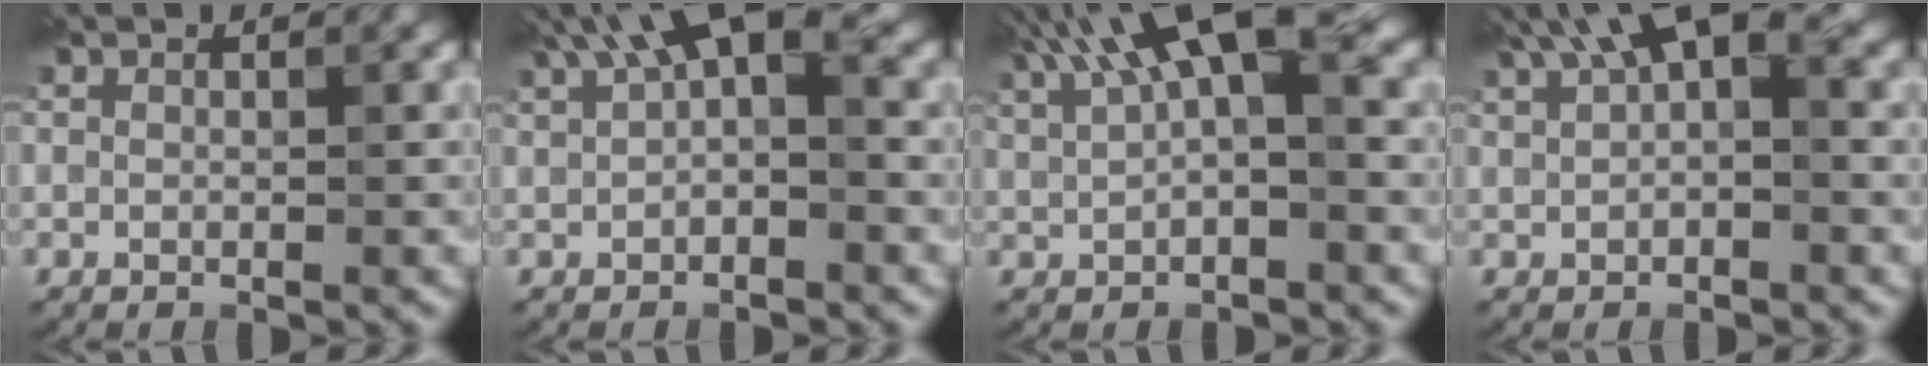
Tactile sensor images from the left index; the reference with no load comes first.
{"total": 6.2, "force": [2.7, 2.6, 5.0], "torque": [-0.073, 0.017, 0.035]}
{"total": 8.1, "force": [3.4, 2.7, 6.8], "torque": [-0.118, 0.022, 0.056]}
{"total": 6.0, "force": [2.9, 2.2, 4.7], "torque": [-0.073, 0.018, 0.043]}